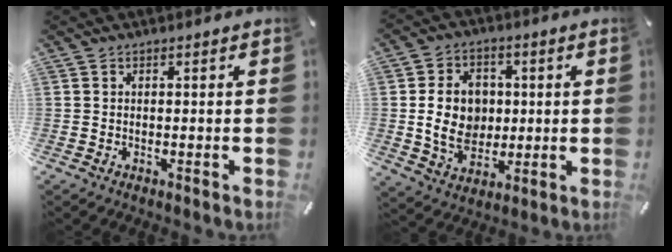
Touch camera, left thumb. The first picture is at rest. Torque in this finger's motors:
{"motor_torque": [0.36, 0.38, 0.62, 0.21, 0.36]}